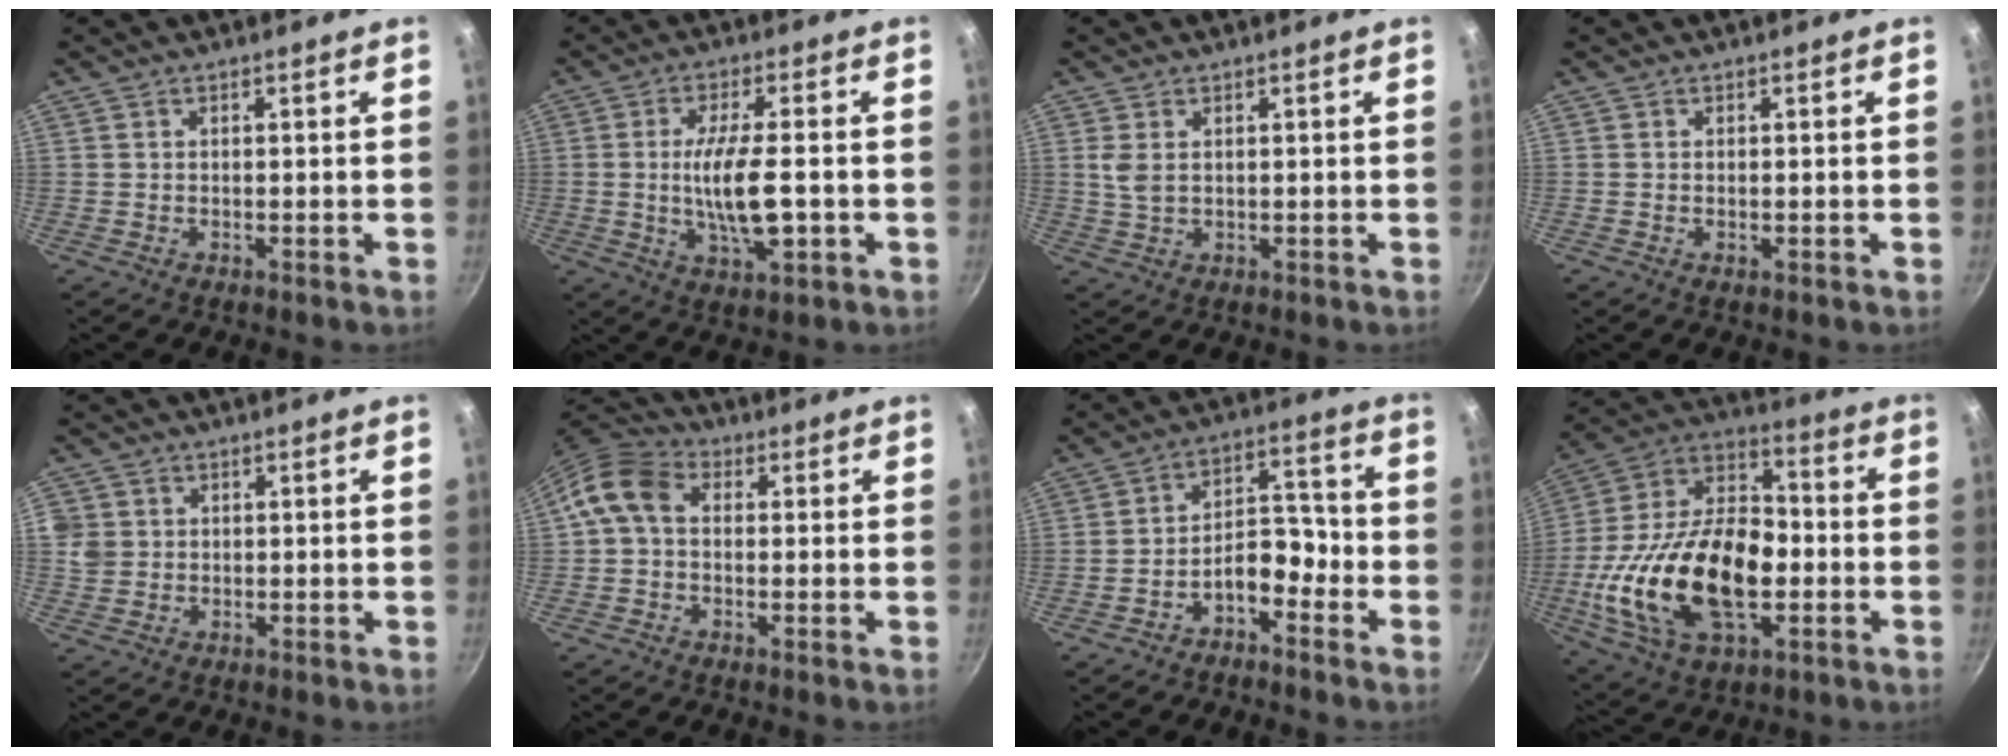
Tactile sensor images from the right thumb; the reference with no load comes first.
{"total": 10.6, "force": [-1.3, 3.2, 10.0], "torque": [-0.177, 0.000, -0.022]}
{"total": 3.1, "force": [0.9, 1.9, 2.3], "torque": [-0.047, -0.003, 0.020]}
{"total": 0.6, "force": [-0.1, 0.2, 0.6], "torque": [-0.009, 0.000, -0.001]}
{"total": 4.2, "force": [0.5, 4.0, 1.5], "torque": [-0.016, 0.002, 0.005]}
{"total": 7.9, "force": [0.8, 6.1, 5.0], "torque": [-0.087, 0.021, -0.006]}
{"total": 7.4, "force": [-4.2, 3.9, 4.6], "torque": [-0.049, 0.064, -0.072]}
{"total": 28.0, "force": [-5.4, 16.5, 22.0], "torque": [-0.393, 0.036, -0.099]}